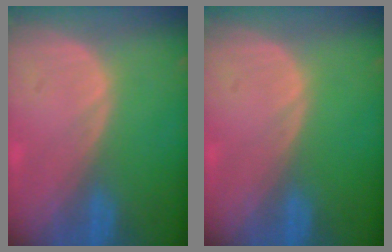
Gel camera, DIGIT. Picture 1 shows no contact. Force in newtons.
{"total": 0.0}